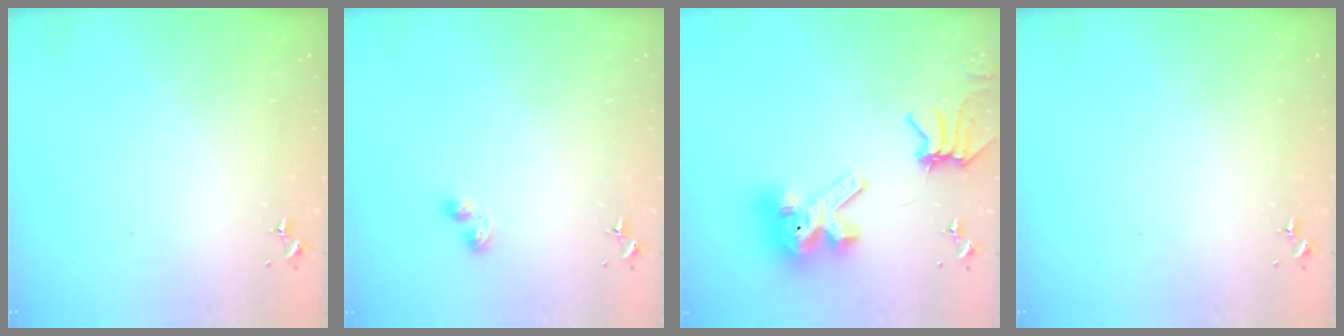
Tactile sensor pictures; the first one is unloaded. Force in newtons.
{"total": 3.8, "press": 3.7, "slide": 0.6}
{"total": 13.6, "press": 13.5, "slide": 1.9}
{"total": 0.0}